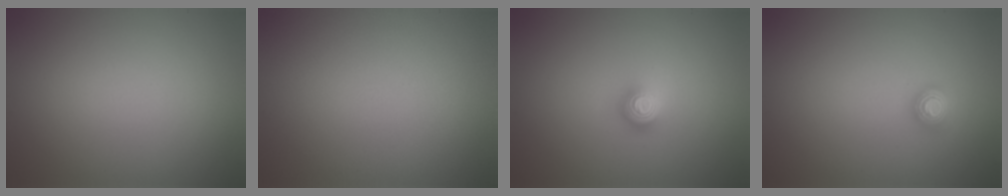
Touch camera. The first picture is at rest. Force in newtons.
{"total": 0.0}
{"total": 2.3, "press": 1.5, "slide": 1.8}
{"total": 1.1, "press": 1.1, "slide": 0.1}